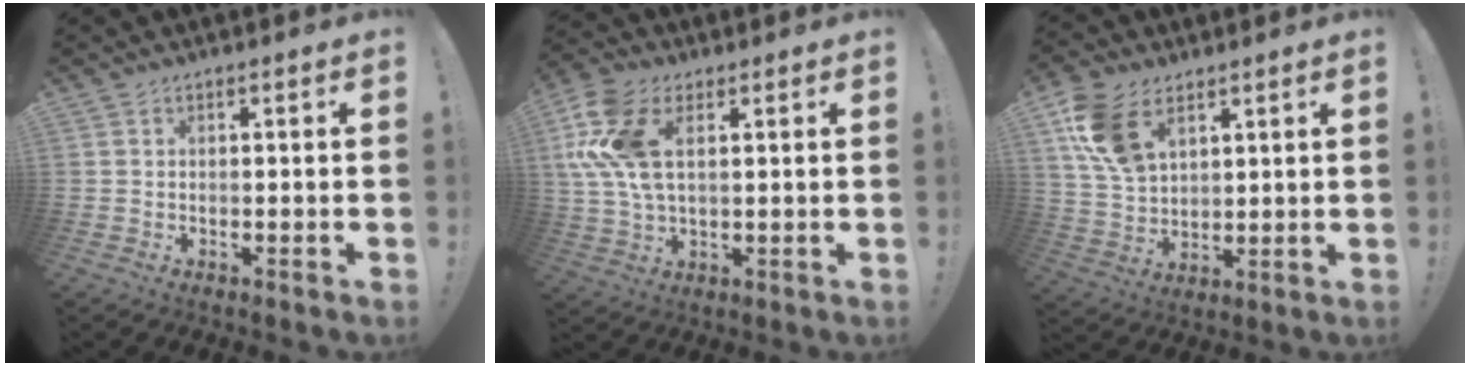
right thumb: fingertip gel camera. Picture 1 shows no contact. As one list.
[{"total": 14.4, "force": [4.3, 8.6, 10.7], "torque": [-0.228, -0.002, 0.085]}, {"total": 14.1, "force": [7.1, 9.0, 8.2], "torque": [-0.147, -0.023, 0.142]}]